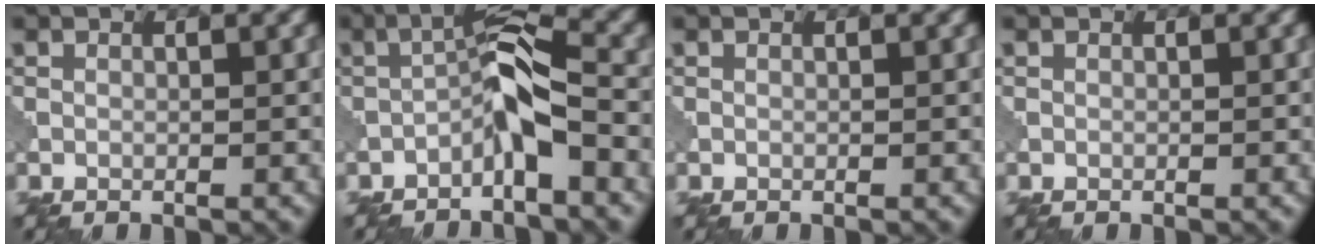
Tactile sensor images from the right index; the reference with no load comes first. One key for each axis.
{"total": 4.6, "fx": -2.0, "fy": 1.0, "fz": 4.0, "tx": -0.074, "ty": 0.021, "tz": -0.044}
{"total": 0.0}
{"total": 0.0}